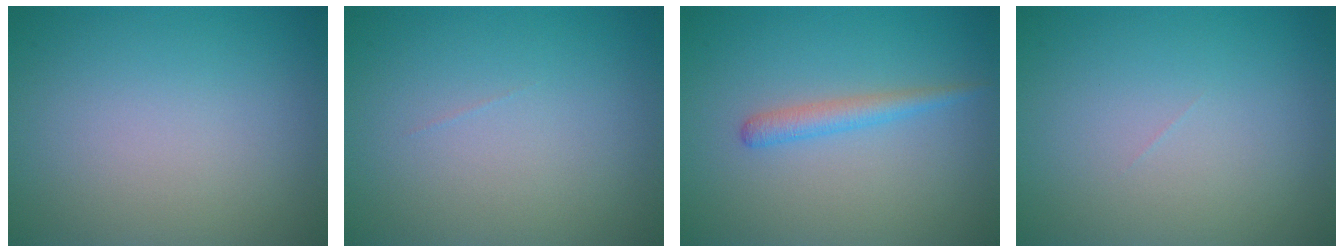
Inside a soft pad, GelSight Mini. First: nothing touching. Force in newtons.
{"total": 0.0}
{"total": 1.8, "press": 1.8, "slide": 0.1}
{"total": 0.0}